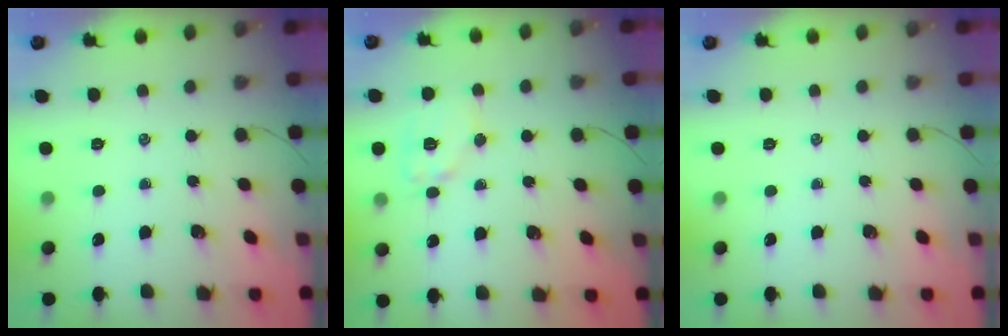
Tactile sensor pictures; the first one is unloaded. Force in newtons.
{"total": 9.2, "press": 9.2, "slide": 0.9}
{"total": 0.0}